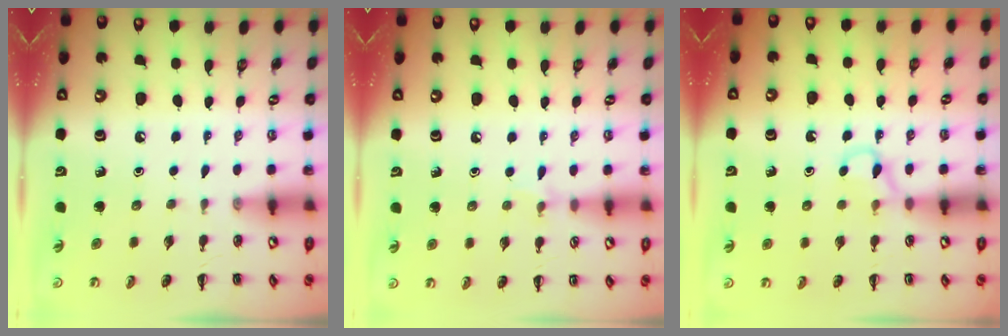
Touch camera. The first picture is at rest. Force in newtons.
{"total": 5.1, "press": 4.8, "slide": 1.7}
{"total": 4.0, "press": 3.8, "slide": 1.3}